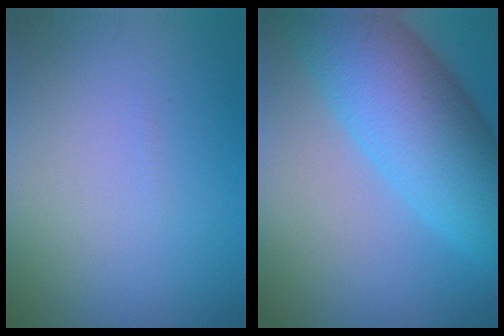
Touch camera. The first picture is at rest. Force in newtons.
{"total": 11.5, "press": 11.5, "slide": 0.3}